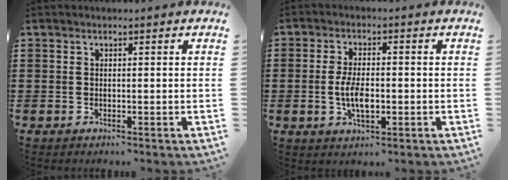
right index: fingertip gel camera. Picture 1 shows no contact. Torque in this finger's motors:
{"motor_torque": [2.00, 0.14, 0.72, 0.19]}